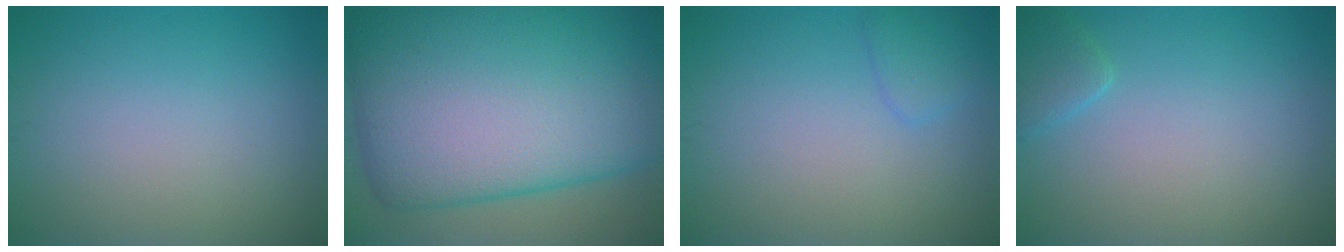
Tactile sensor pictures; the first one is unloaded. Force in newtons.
{"total": 20.2, "press": 20.2, "slide": 0.5}
{"total": 1.5, "press": 1.5, "slide": 0.0}
{"total": 1.7, "press": 1.7, "slide": 0.1}